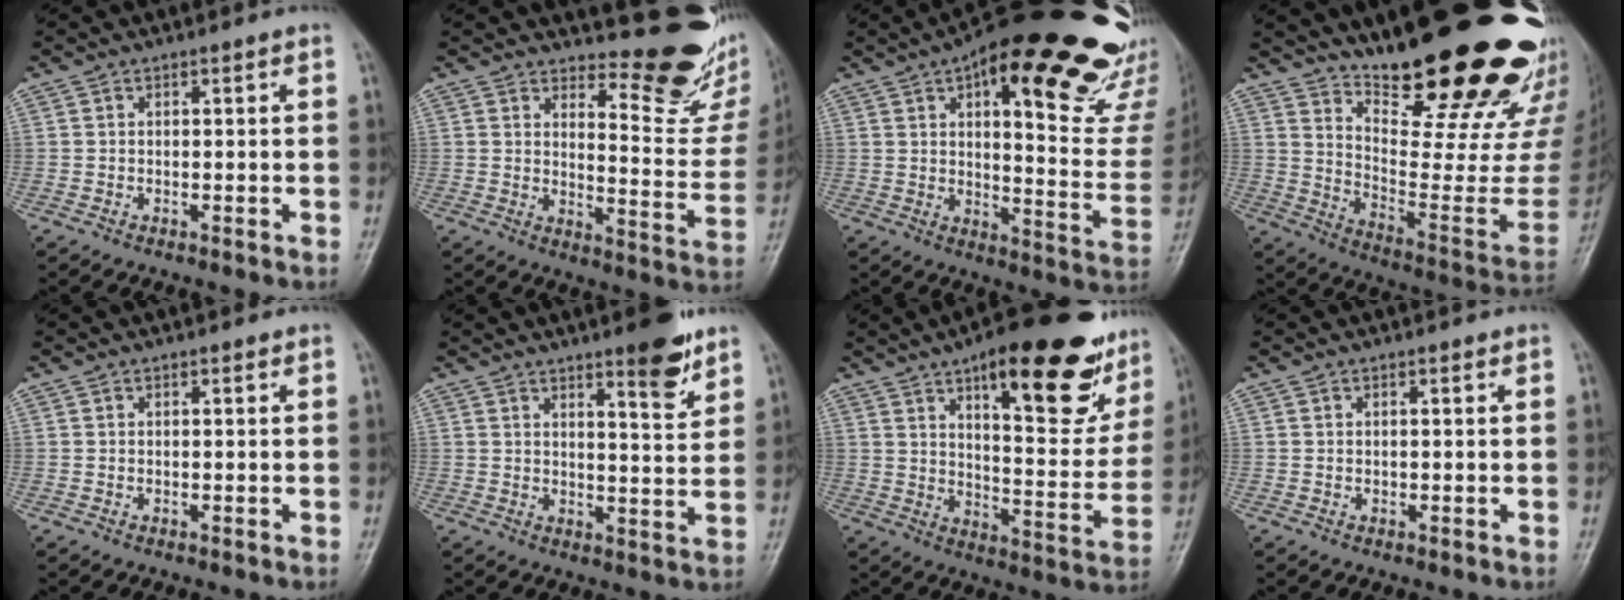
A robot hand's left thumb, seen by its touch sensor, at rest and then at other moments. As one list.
[{"total": 14.9, "force": [12.8, 4.4, 6.2], "torque": [-0.042, -0.138, 0.155]}, {"total": 31.3, "force": [19.5, 10.0, 22.3], "torque": [-0.257, -0.059, 0.256]}, {"total": 29.2, "force": [22.3, 6.9, 17.4], "torque": [-0.230, -0.150, 0.322]}, {"total": 0.5, "force": [0.4, 0.2, 0.3], "torque": [-0.007, -0.003, 0.006]}, {"total": 7.9, "force": [5.5, 1.6, 5.4], "torque": [-0.064, -0.039, 0.076]}, {"total": 25.9, "force": [15.0, 9.0, 19.0], "torque": [-0.210, -0.049, 0.213]}, {"total": 0.7, "force": [0.5, 0.4, 0.4], "torque": [-0.003, -0.003, 0.006]}]